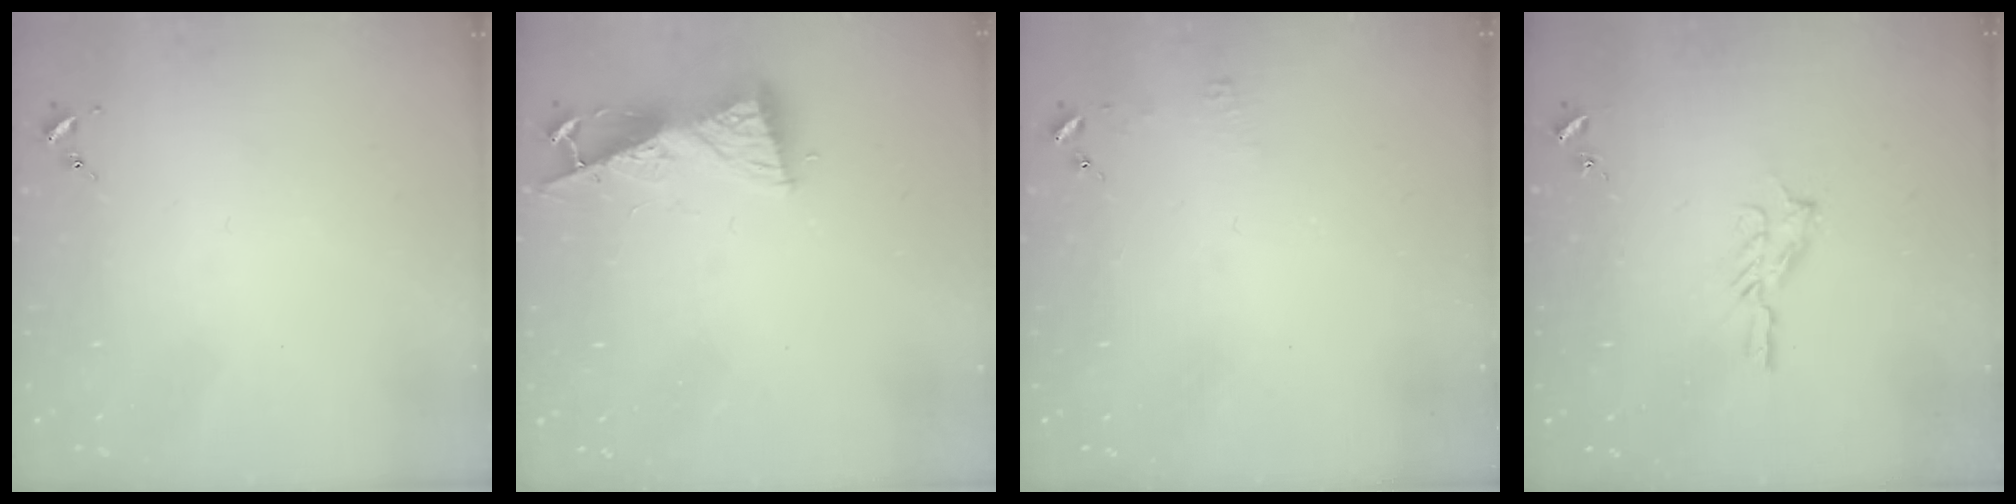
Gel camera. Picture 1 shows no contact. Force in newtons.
{"total": 8.2, "press": 8.2, "slide": 0.7}
{"total": 3.4, "press": 3.3, "slide": 0.3}
{"total": 5.6, "press": 5.6, "slide": 0.6}